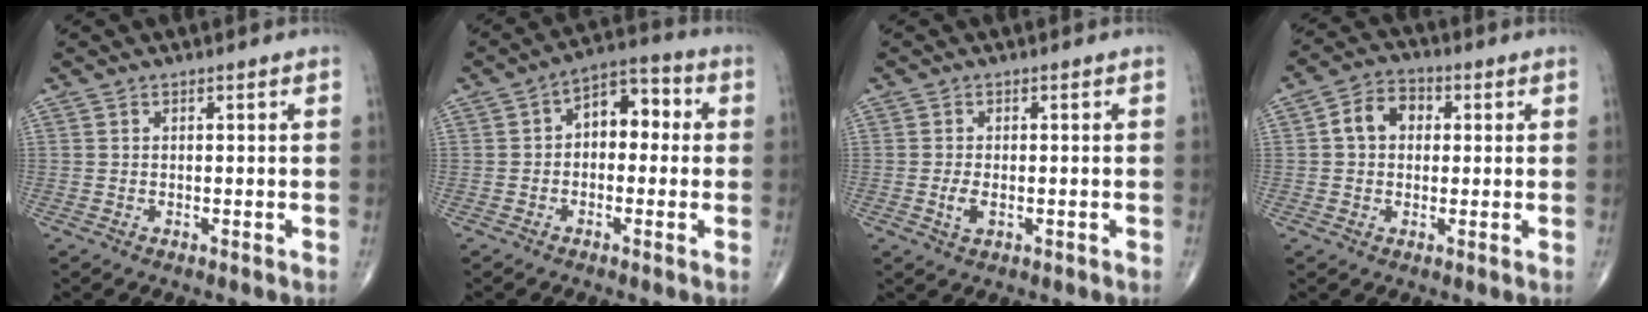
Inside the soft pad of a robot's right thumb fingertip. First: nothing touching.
{"total": 8.2, "force": [0.6, 5.2, 6.3], "torque": [-0.060, 0.032, -0.005]}
{"total": 2.7, "force": [-0.6, 1.3, 2.2], "torque": [-0.048, -0.004, -0.012]}
{"total": 6.7, "force": [1.0, 5.1, 4.2], "torque": [-0.057, 0.018, 0.007]}